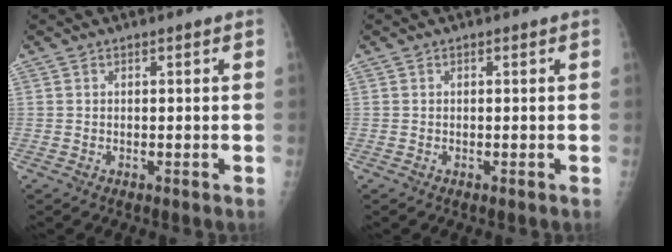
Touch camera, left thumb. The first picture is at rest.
{"total": 0.0}